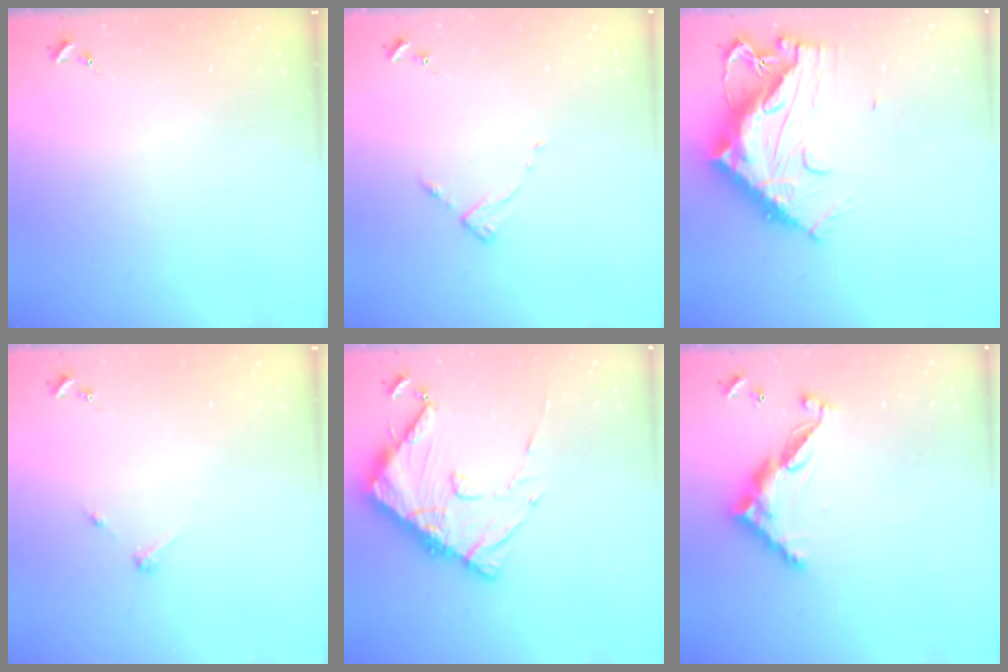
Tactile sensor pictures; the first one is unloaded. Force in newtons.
{"total": 3.7, "press": 3.6, "slide": 0.4}
{"total": 16.4, "press": 16.3, "slide": 1.5}
{"total": 2.7, "press": 2.7, "slide": 0.3}
{"total": 14.1, "press": 14.0, "slide": 1.6}
{"total": 11.7, "press": 11.7, "slide": 0.3}